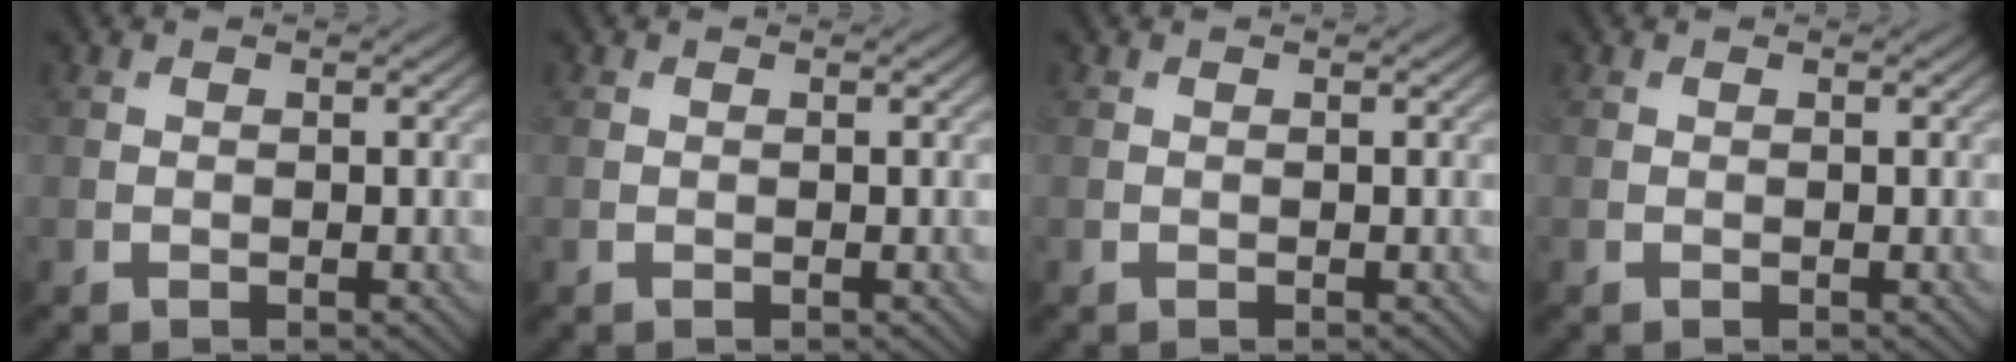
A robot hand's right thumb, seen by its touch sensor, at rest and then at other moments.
{"total": 0.0}
{"total": 0.0}
{"total": 0.0}